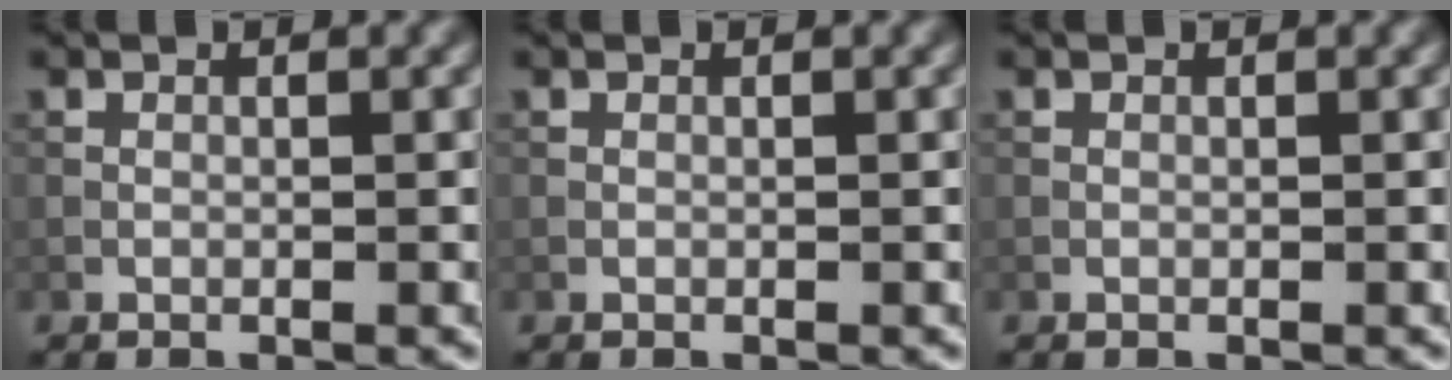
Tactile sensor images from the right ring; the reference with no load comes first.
{"total": 0.0}
{"total": 0.0}